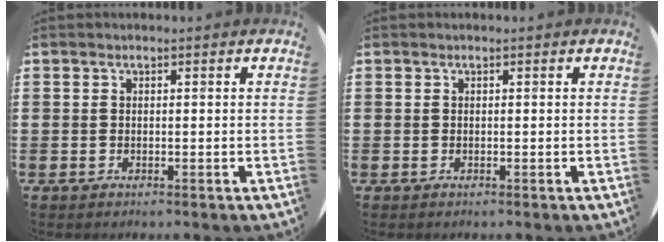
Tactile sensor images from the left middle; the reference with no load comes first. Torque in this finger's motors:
{"motor_torque": [-0.14, 0.05, 0.00, 0.00]}